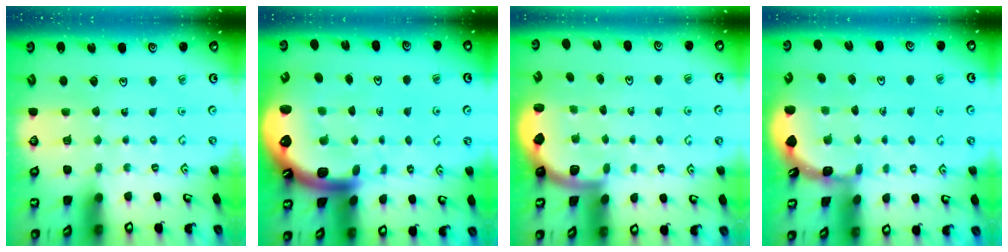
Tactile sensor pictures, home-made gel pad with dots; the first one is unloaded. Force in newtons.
{"total": 6.7, "press": 6.6, "slide": 0.9}
{"total": 2.0, "press": 2.0, "slide": 0.5}
{"total": 2.0, "press": 2.0, "slide": 0.1}